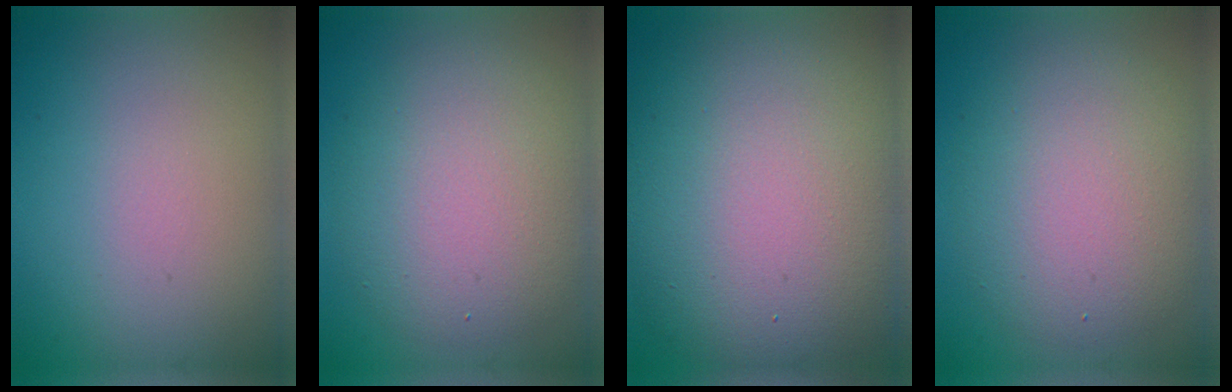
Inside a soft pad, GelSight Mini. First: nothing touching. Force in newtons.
{"total": 6.5, "press": 6.5, "slide": 0.6}
{"total": 14.7, "press": 14.6, "slide": 0.9}
{"total": 6.1, "press": 6.1, "slide": 0.1}